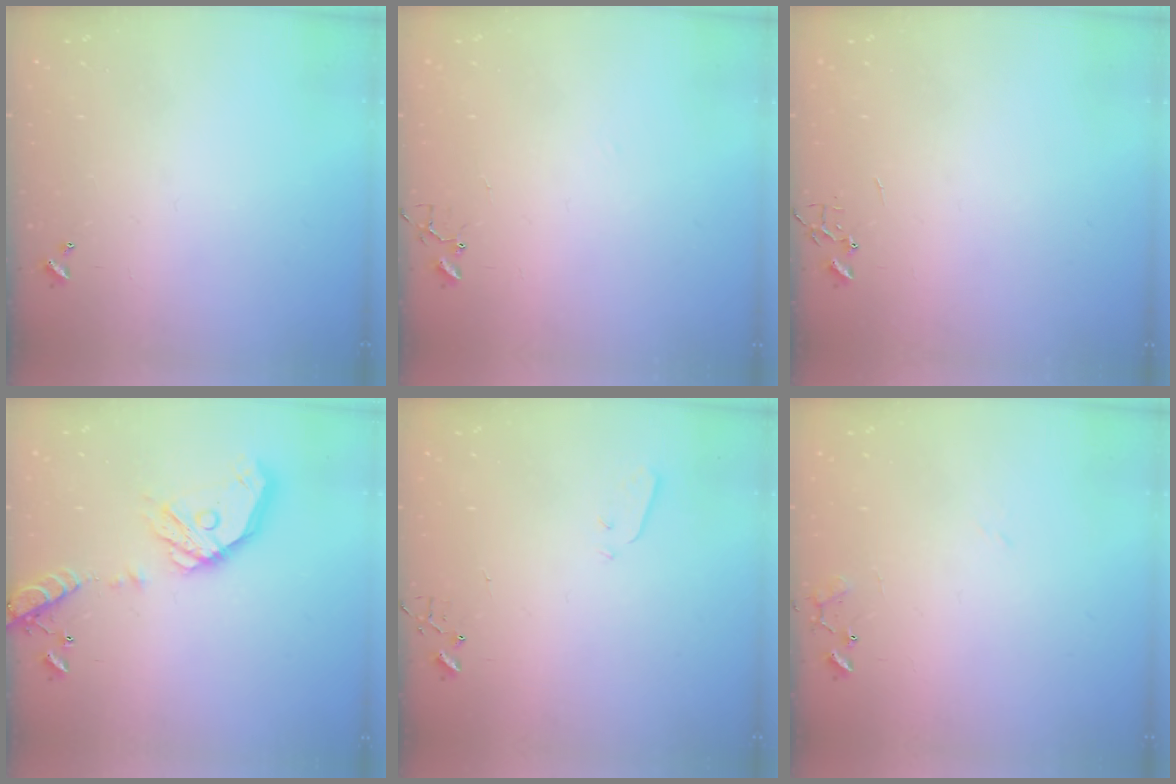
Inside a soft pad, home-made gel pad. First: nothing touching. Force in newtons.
{"total": 6.1, "press": 6.0, "slide": 0.6}
{"total": 0.0}
{"total": 18.1, "press": 17.8, "slide": 3.3}
{"total": 3.3, "press": 3.2, "slide": 0.7}
{"total": 9.5, "press": 9.5, "slide": 0.7}